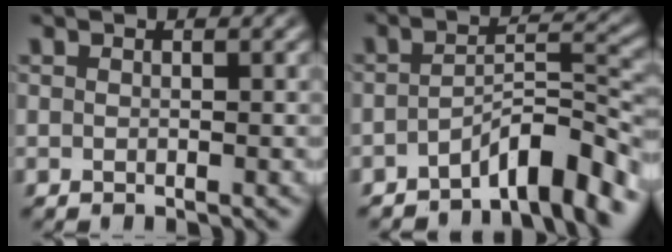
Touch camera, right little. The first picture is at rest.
{"total": 6.2, "force": [-4.2, 1.8, 4.3], "torque": [-0.049, -0.006, -0.062]}